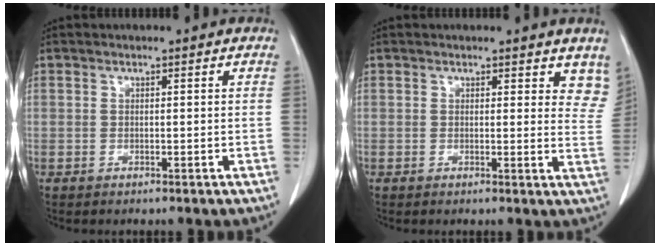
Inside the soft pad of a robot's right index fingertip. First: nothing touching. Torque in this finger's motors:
{"motor_torque": [0.07, 0.19, 0.02, 0.00]}